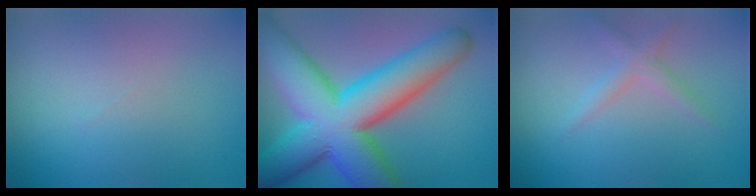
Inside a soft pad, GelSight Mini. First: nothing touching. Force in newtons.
{"total": 14.5, "press": 14.5, "slide": 0.2}
{"total": 1.8, "press": 1.8, "slide": 0.1}